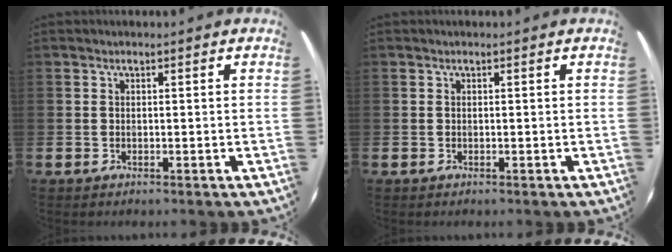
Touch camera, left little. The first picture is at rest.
{"total": 0.0}